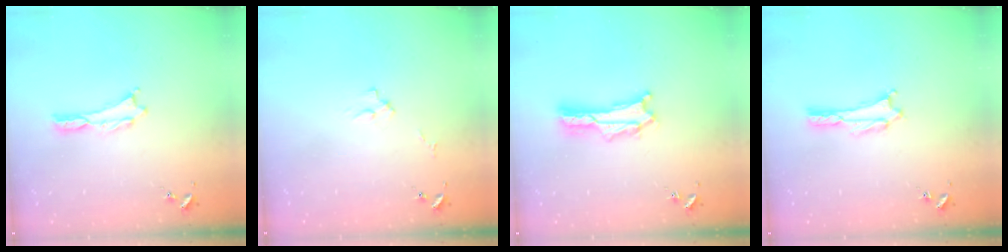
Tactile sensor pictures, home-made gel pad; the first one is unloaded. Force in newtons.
{"total": 2.7, "press": 2.7, "slide": 0.3}
{"total": 2.1, "press": 2.1, "slide": 0.3}
{"total": 1.8, "press": 1.8, "slide": 0.2}